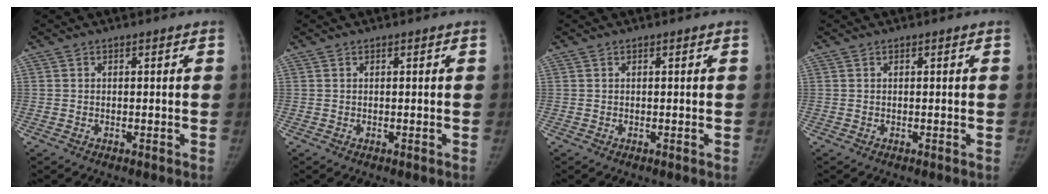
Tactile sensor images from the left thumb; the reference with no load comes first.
{"total": 0.0}
{"total": 0.0}
{"total": 0.0}